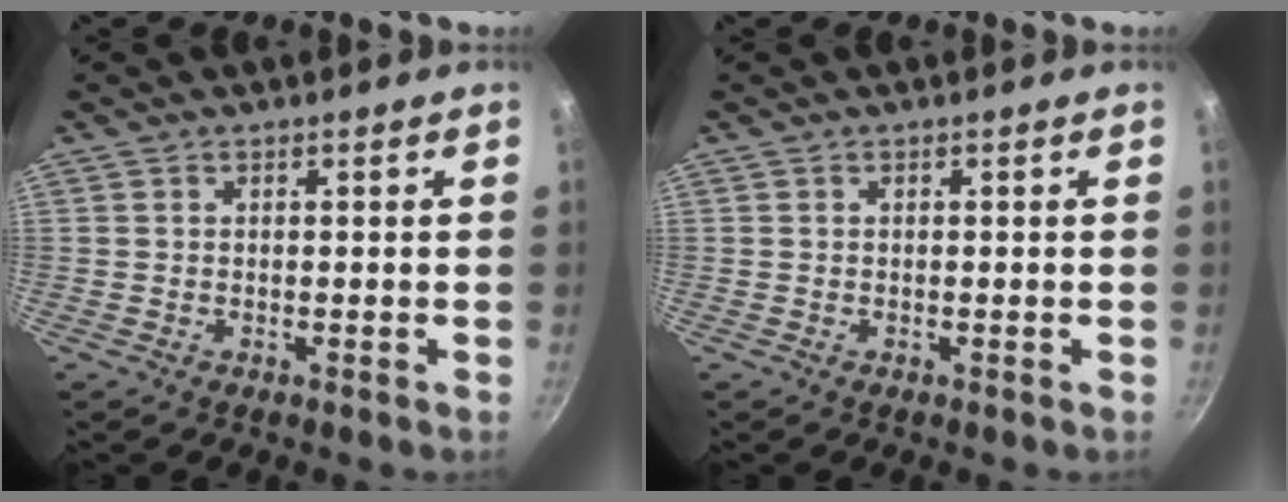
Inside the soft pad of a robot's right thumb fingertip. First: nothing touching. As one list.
[{"total": 0.0}]